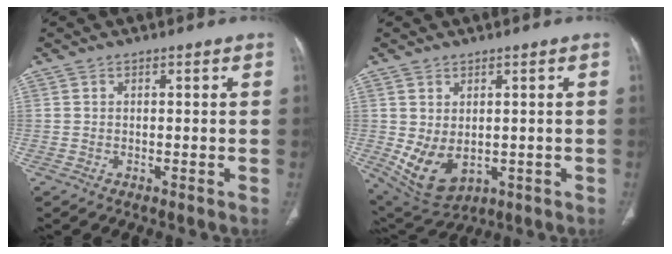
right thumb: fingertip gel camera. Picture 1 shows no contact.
{"total": 8.9, "force": [-0.8, 5.9, 6.6], "torque": [-0.112, -0.006, 0.016]}